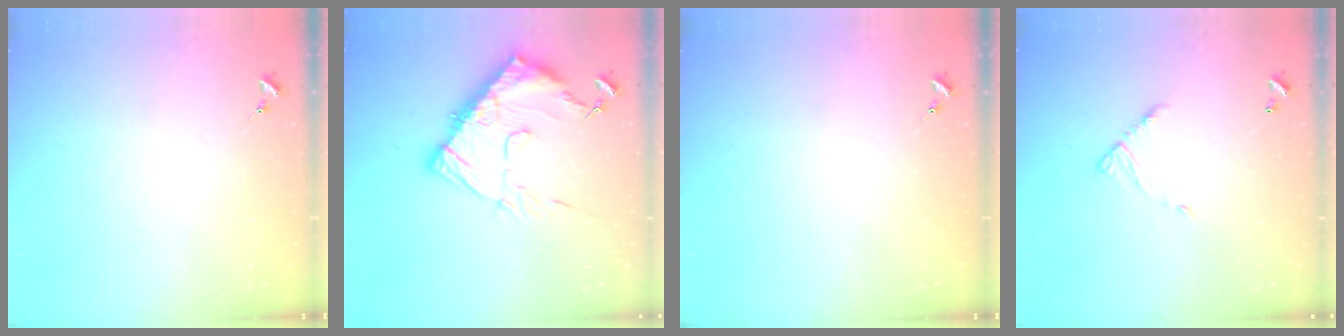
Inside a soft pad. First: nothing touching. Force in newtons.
{"total": 15.8, "press": 15.7, "slide": 1.6}
{"total": 0.0}
{"total": 7.3, "press": 7.3, "slide": 0.6}